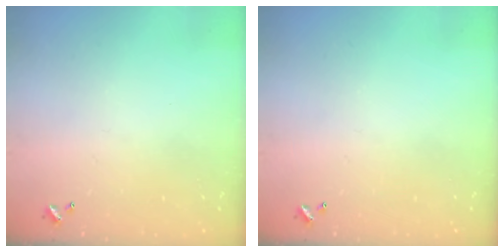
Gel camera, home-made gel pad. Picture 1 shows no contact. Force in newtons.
{"total": 0.0}